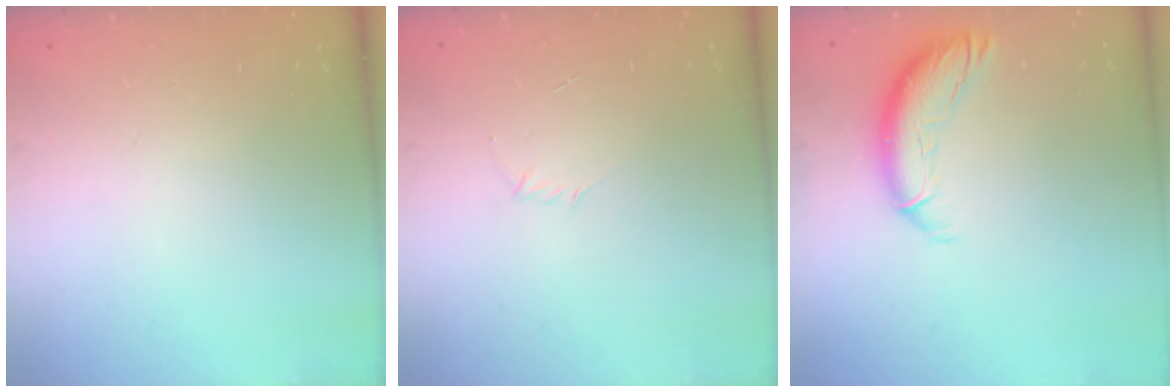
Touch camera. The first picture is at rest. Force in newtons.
{"total": 2.9, "press": 2.8, "slide": 0.8}
{"total": 12.6, "press": 12.4, "slide": 1.8}